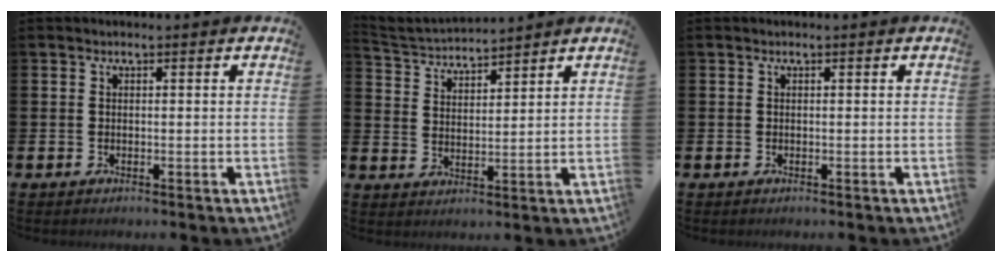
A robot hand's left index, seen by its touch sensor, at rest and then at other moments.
{"total": 3.6, "force": [3.6, 0.4, -0.1], "torque": [-0.015, -0.027, 0.061]}
{"total": 0.0}